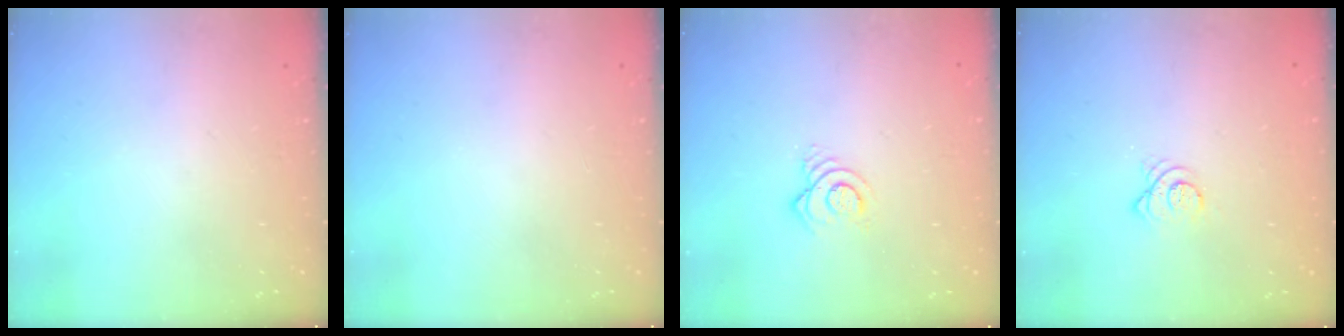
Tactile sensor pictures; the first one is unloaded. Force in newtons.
{"total": 0.0}
{"total": 6.5, "press": 6.4, "slide": 0.8}
{"total": 3.5, "press": 3.5, "slide": 0.1}